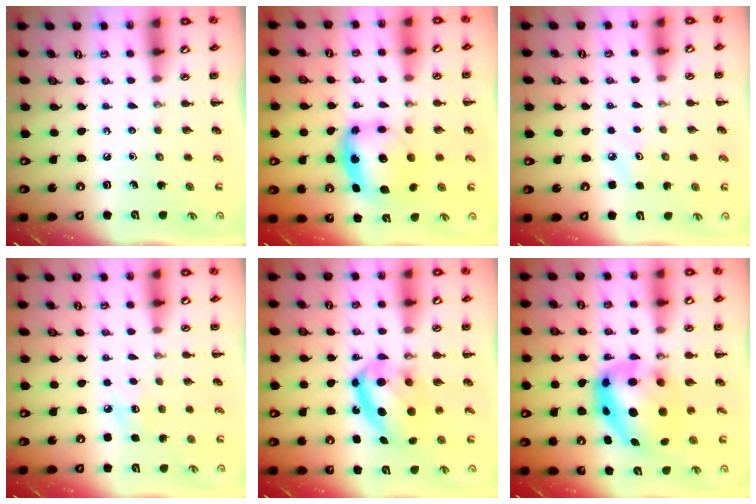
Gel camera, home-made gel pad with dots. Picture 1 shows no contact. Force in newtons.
{"total": 5.8, "press": 5.7, "slide": 1.2}
{"total": 3.6, "press": 3.5, "slide": 1.0}
{"total": 7.1, "press": 6.9, "slide": 1.8}
{"total": 12.4, "press": 12.1, "slide": 2.8}
{"total": 11.3, "press": 11.0, "slide": 2.8}